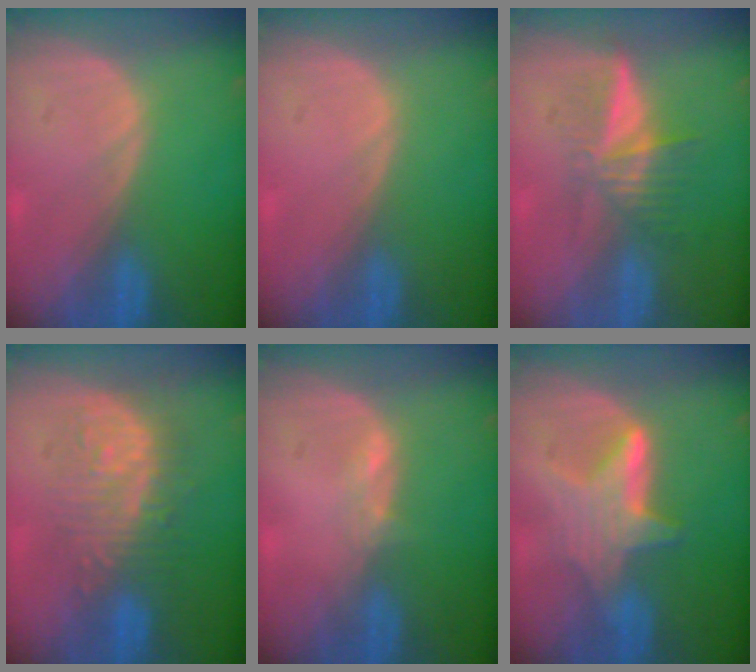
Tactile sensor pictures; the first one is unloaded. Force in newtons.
{"total": 0.0}
{"total": 6.1, "press": 5.3, "slide": 3.1}
{"total": 9.1, "press": 8.9, "slide": 2.1}
{"total": 1.3, "press": 1.2, "slide": 0.5}
{"total": 6.2, "press": 6.1, "slide": 1.3}